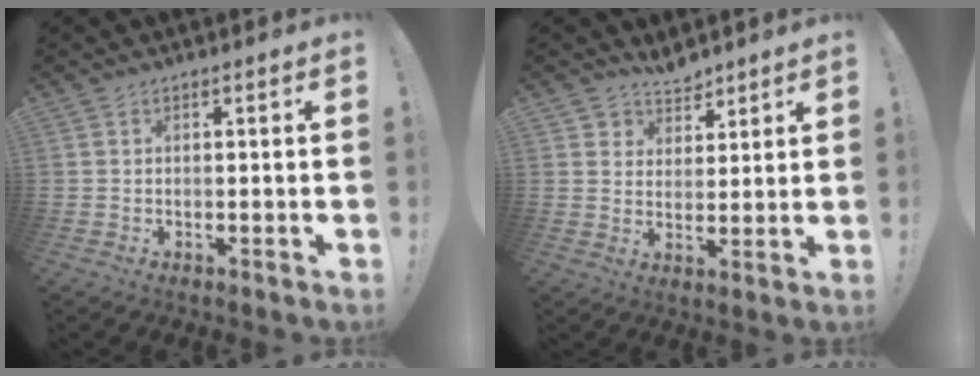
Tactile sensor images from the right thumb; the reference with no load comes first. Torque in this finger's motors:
{"motor_torque": [0.08, -0.13, 0.17, 0.32, 0.00]}